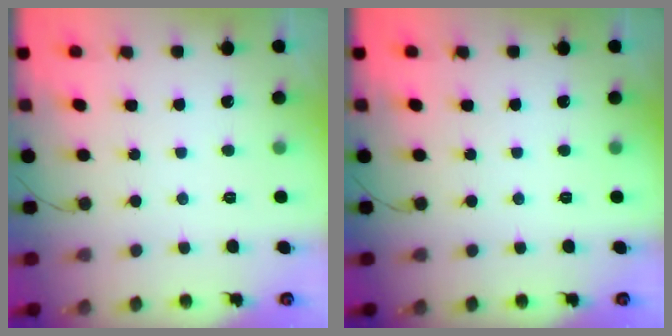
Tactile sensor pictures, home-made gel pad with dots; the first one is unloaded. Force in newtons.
{"total": 0.0}